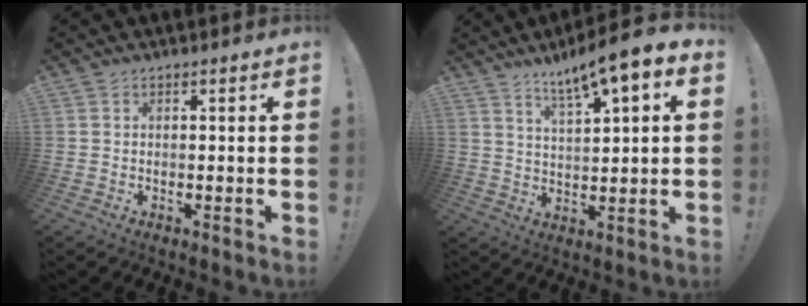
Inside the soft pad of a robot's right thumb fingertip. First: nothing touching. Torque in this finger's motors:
{"motor_torque": [-0.25, 1.43, 0.09, 0.25, 0.06]}